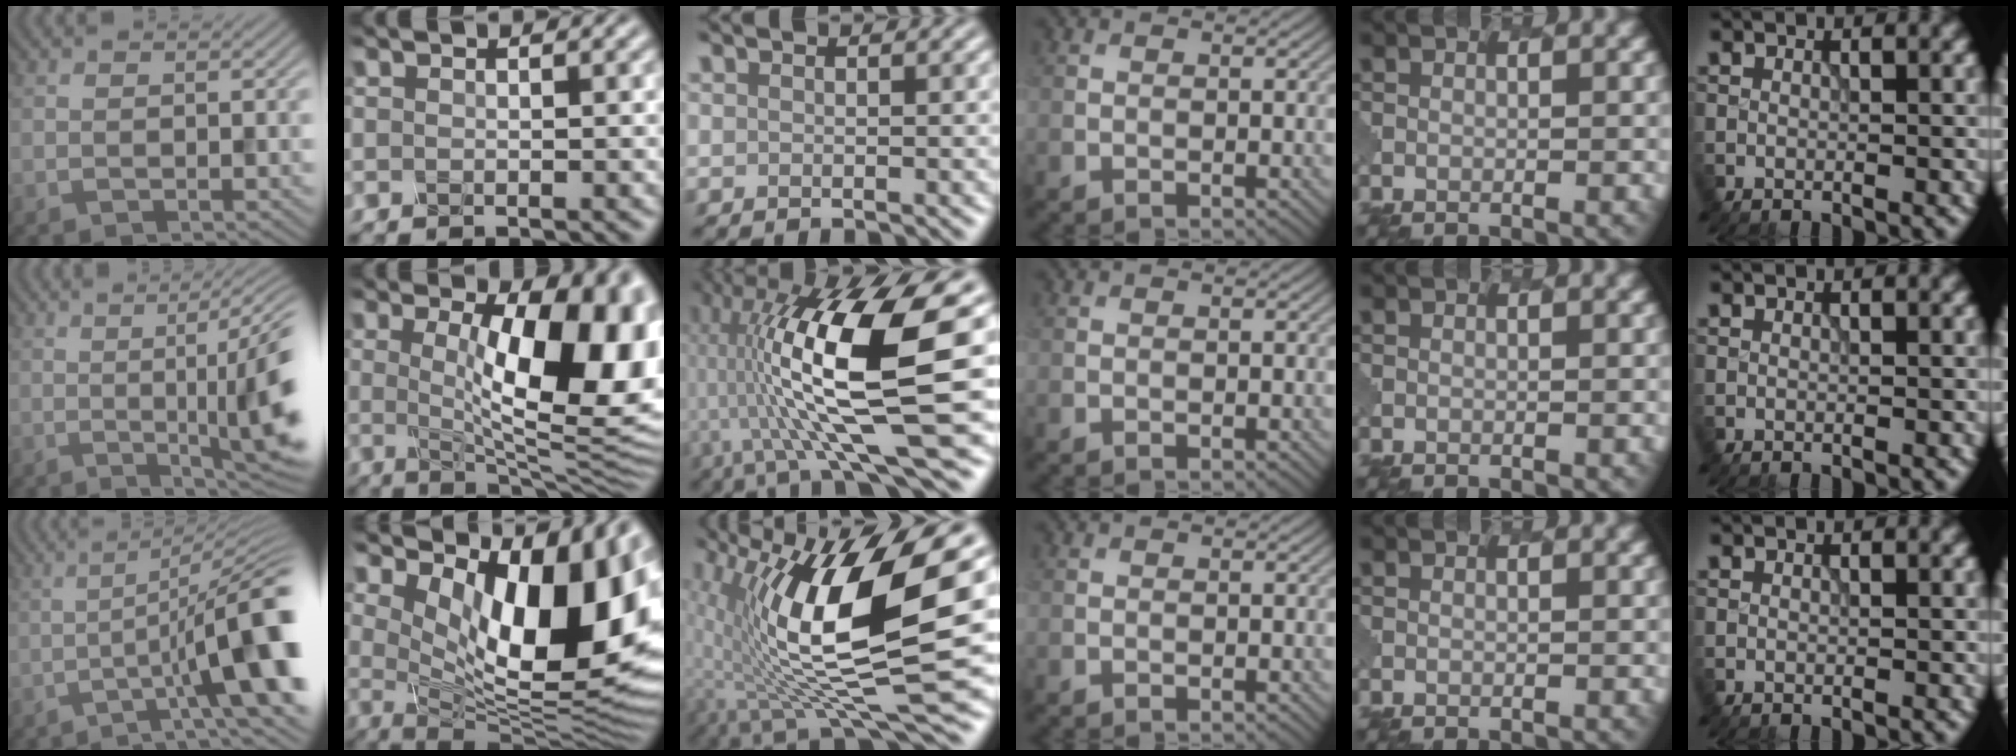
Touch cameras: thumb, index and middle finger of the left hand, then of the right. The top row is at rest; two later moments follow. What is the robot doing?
{"motion": "dispense", "object": "dispenser bottle"}